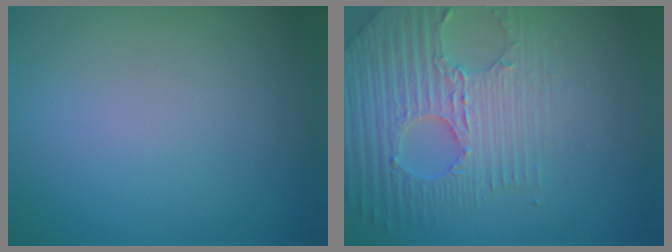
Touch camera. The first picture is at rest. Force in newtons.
{"total": 6.1, "press": 4.9, "slide": 3.7}